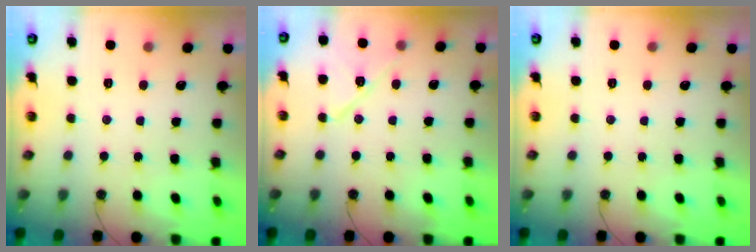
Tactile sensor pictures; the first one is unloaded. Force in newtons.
{"total": 10.4, "press": 10.3, "slide": 1.1}
{"total": 0.0}